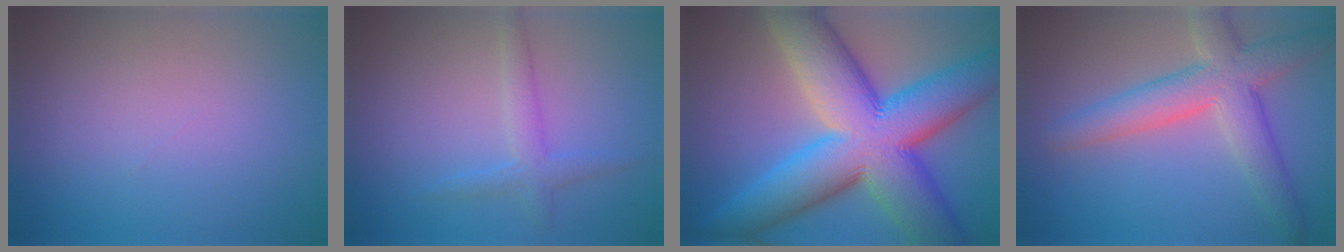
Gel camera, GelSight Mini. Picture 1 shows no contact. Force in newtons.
{"total": 2.3, "press": 2.3, "slide": 0.1}
{"total": 16.5, "press": 16.5, "slide": 0.3}
{"total": 6.5, "press": 6.5, "slide": 0.4}